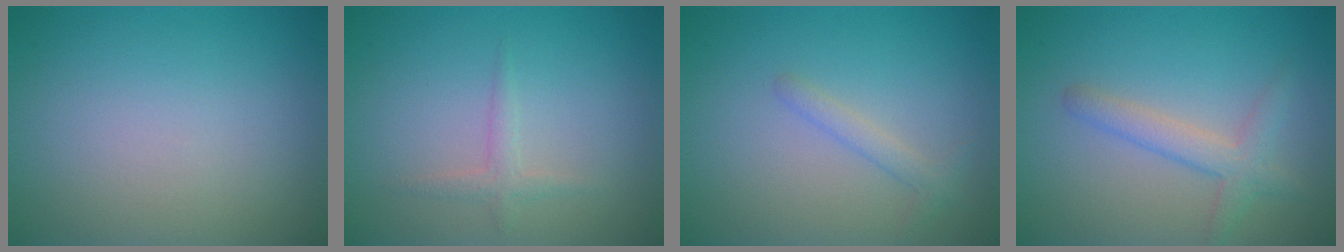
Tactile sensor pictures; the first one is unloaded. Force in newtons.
{"total": 1.3, "press": 1.3, "slide": 0.0}
{"total": 1.3, "press": 1.3, "slide": 0.1}
{"total": 2.7, "press": 2.6, "slide": 0.1}